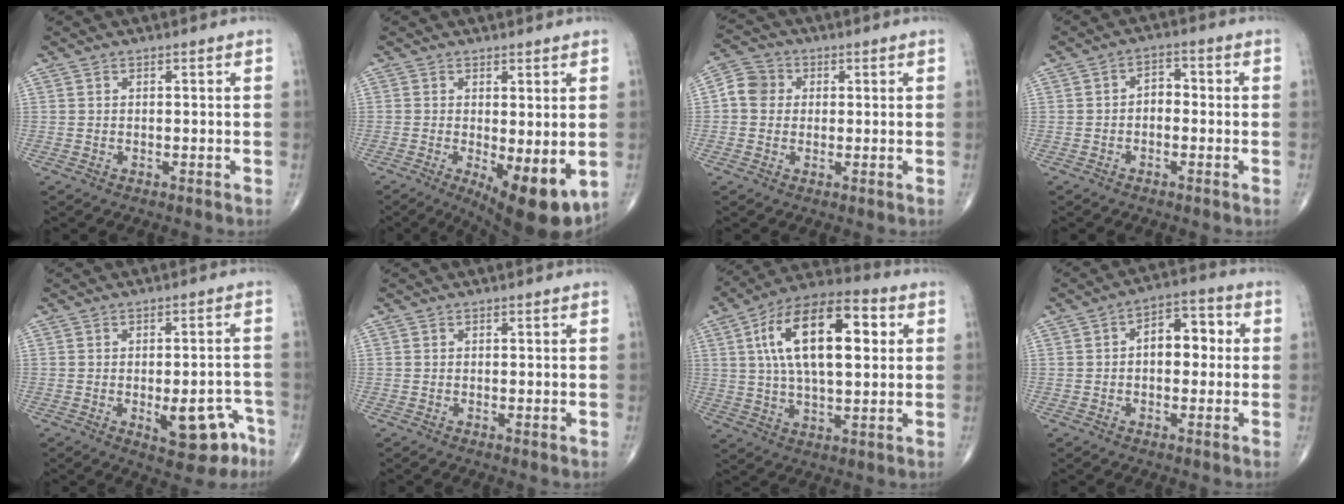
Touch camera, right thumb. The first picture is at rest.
{"total": 10.5, "force": [-2.5, 3.5, 9.6], "torque": [-0.129, -0.024, -0.026]}
{"total": 5.4, "force": [0.5, 4.9, 2.2], "torque": [-0.027, 0.012, -0.003]}
{"total": 3.4, "force": [-0.5, 2.3, 2.4], "torque": [-0.022, 0.017, -0.018]}
{"total": 9.9, "force": [-4.1, 4.4, 7.8], "torque": [-0.071, 0.026, -0.043]}
{"total": 0.5, "force": [0.0, 0.1, 0.5], "torque": [-0.010, -0.003, -0.002]}
{"total": 20.1, "force": [4.8, 9.2, 17.2], "torque": [-0.282, 0.014, 0.073]}
{"total": 8.2, "force": [0.7, 5.0, 6.4], "torque": [-0.065, 0.025, 0.002]}